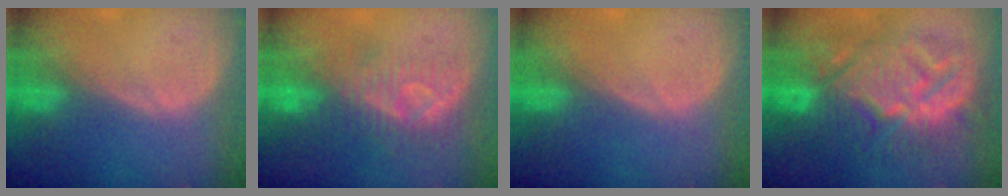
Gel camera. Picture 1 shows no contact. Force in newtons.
{"total": 8.2, "press": 7.8, "slide": 2.5}
{"total": 0.0}
{"total": 13.4, "press": 13.4, "slide": 1.5}